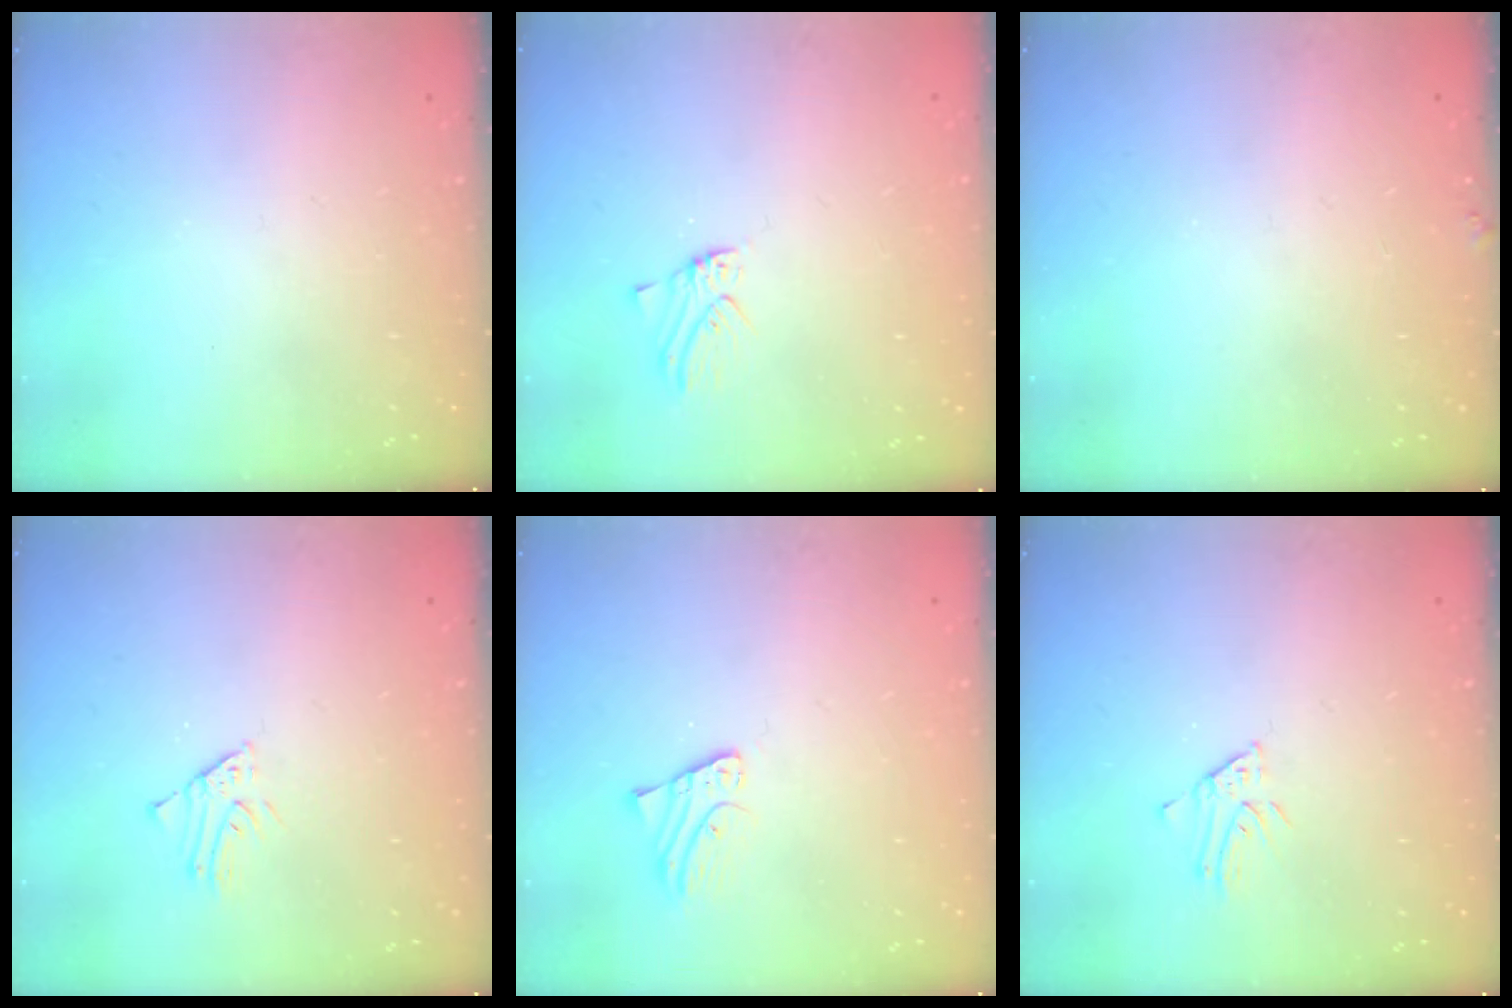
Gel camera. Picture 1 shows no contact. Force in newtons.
{"total": 0.0}
{"total": 3.5, "press": 3.5, "slide": 0.3}
{"total": 1.6, "press": 1.6, "slide": 0.2}
{"total": 2.0, "press": 2.0, "slide": 0.0}
{"total": 3.7, "press": 3.7, "slide": 0.3}